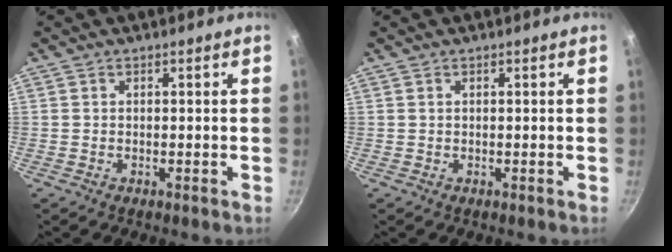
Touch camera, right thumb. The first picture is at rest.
{"total": 0.0}